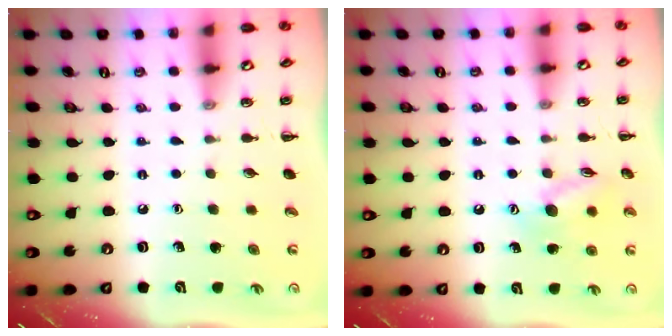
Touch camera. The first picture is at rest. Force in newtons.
{"total": 10.5, "press": 10.5, "slide": 0.9}